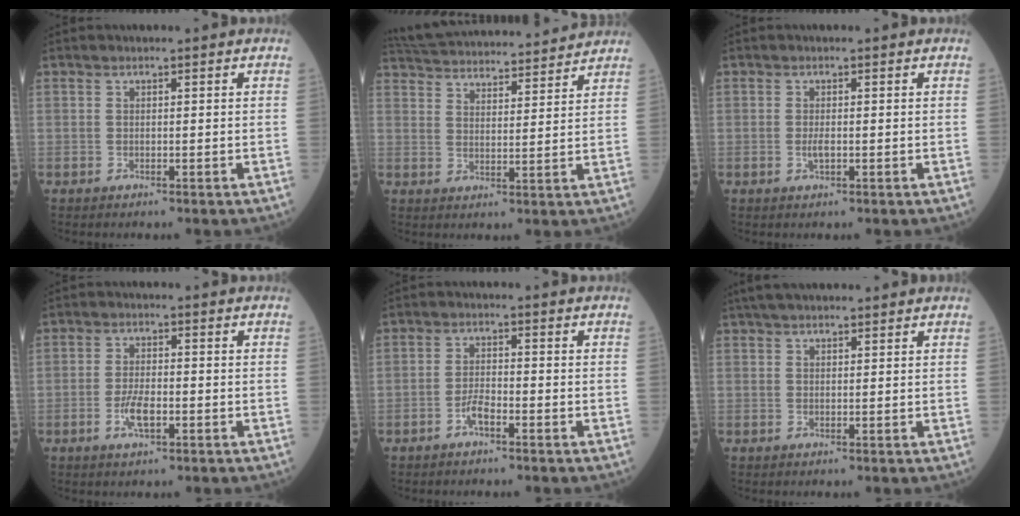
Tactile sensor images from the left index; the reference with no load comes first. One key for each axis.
{"total": 21.0, "fx": 19.7, "fy": 2.9, "fz": 6.7, "tx": -0.121, "ty": 0.030, "tz": 0.288}
{"total": 1.2, "fx": -0.2, "fy": 0.4, "fz": 1.2, "tx": -0.023, "ty": -0.001, "tz": -0.003}
{"total": 3.9, "fx": -1.5, "fy": 1.2, "fz": 3.4, "tx": -0.069, "ty": 0.001, "tz": -0.027}
{"total": 2.5, "fx": -1.6, "fy": 0.6, "fz": 1.8, "tx": -0.034, "ty": 0.002, "tz": -0.033}
{"total": 7.3, "fx": 6.3, "fy": 1.5, "fz": 3.4, "tx": -0.053, "ty": 0.040, "tz": 0.100}